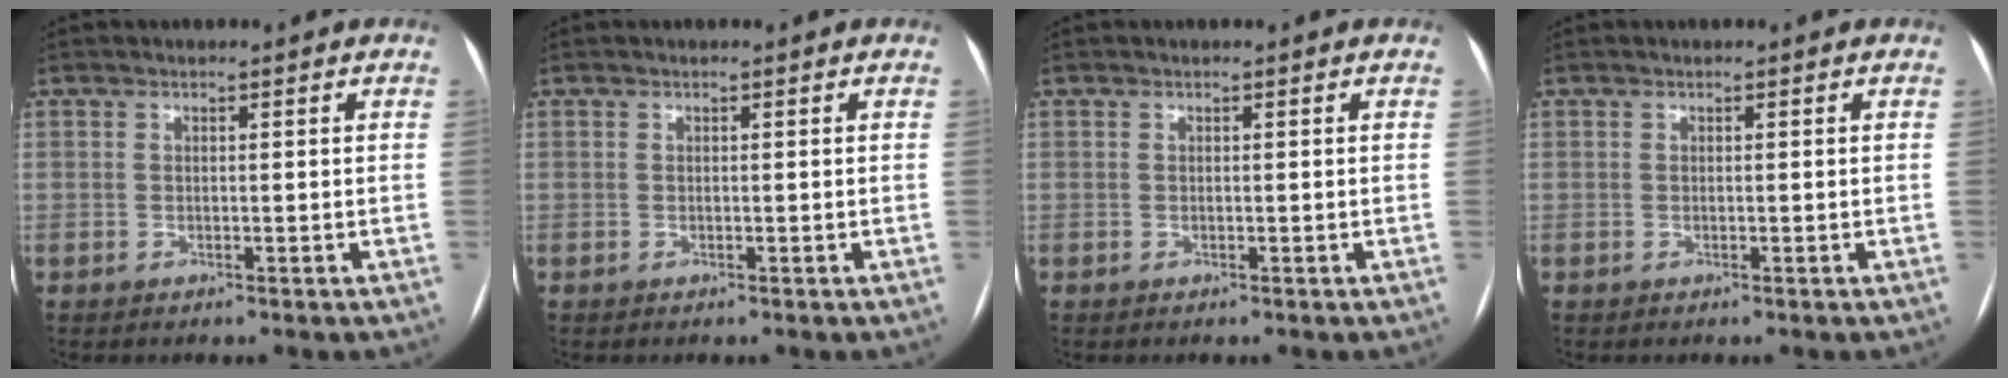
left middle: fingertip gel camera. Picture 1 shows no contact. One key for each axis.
{"total": 0.0}
{"total": 0.0}
{"total": 0.0}